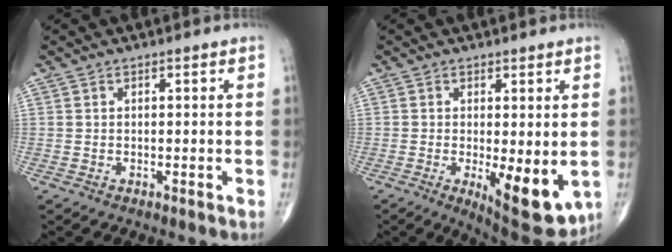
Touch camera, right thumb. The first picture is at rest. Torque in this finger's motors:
{"motor_torque": [0.87, 1.88, 0.17, -0.24, 0.27]}